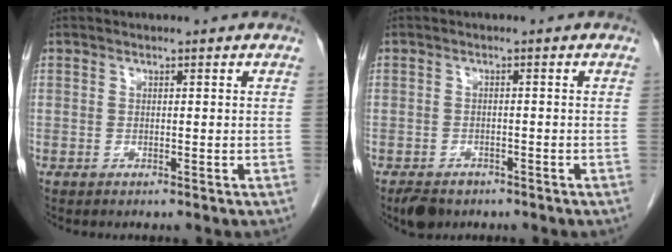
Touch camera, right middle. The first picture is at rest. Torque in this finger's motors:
{"motor_torque": [0.12, -0.07, 0.02, 0.00]}